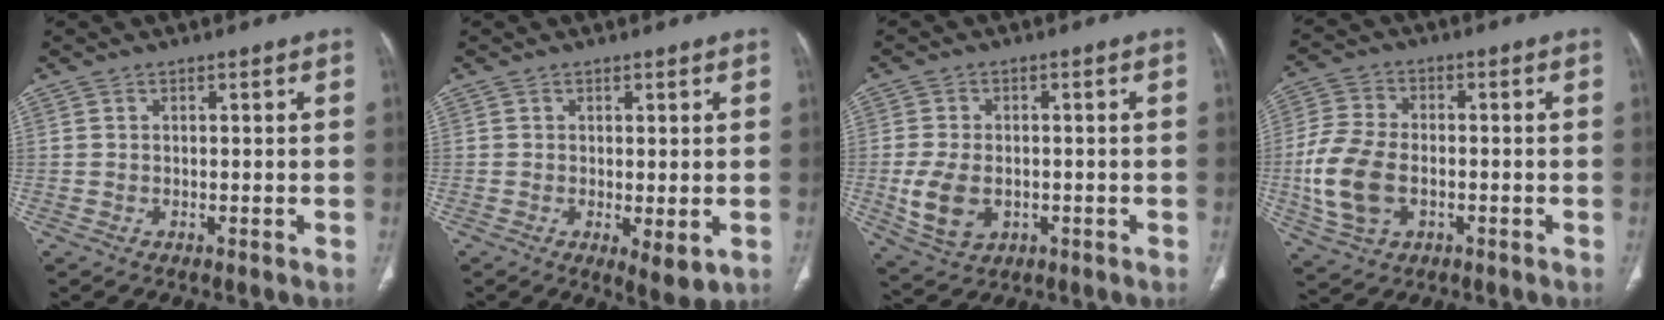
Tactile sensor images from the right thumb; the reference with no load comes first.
{"total": 4.2, "force": [-0.8, 1.5, 3.9], "torque": [-0.063, -0.018, -0.008]}
{"total": 8.1, "force": [-1.6, 5.6, 5.7], "torque": [-0.109, -0.001, -0.018]}
{"total": 12.0, "force": [-2.3, 7.7, 8.9], "torque": [-0.193, 0.007, -0.043]}